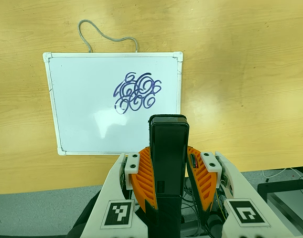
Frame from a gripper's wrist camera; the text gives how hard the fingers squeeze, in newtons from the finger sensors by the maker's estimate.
{"total": 6.3, "left": 4.2, "right": 8.4}